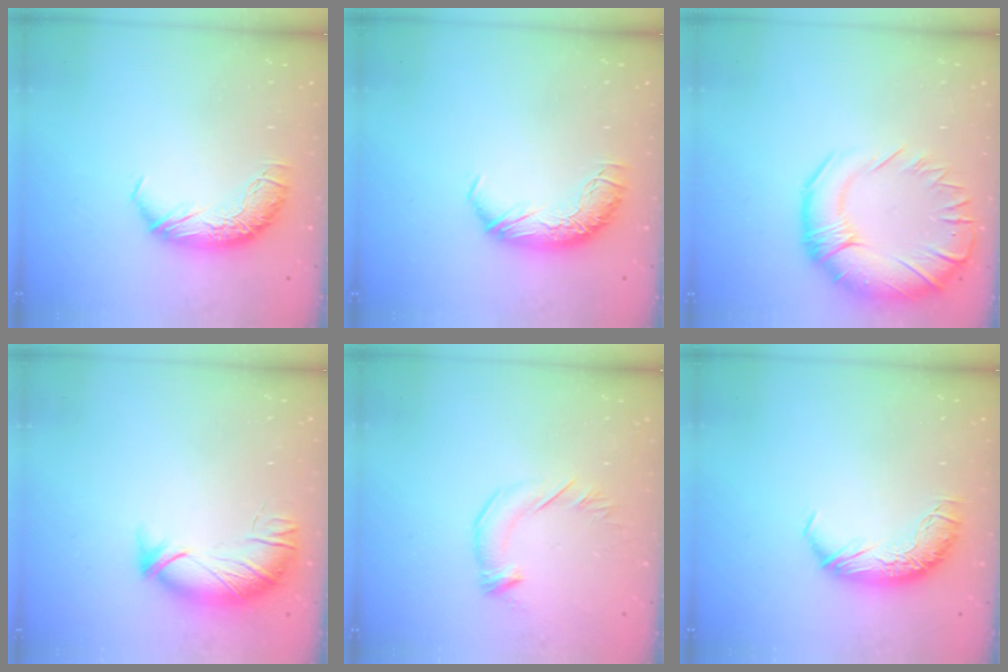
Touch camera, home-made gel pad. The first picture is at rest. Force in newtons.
{"total": 0.0}
{"total": 9.1, "press": 7.5, "slide": 5.2}
{"total": 3.9, "press": 3.2, "slide": 2.4}
{"total": 2.9, "press": 2.9, "slide": 0.5}
{"total": 0.0}